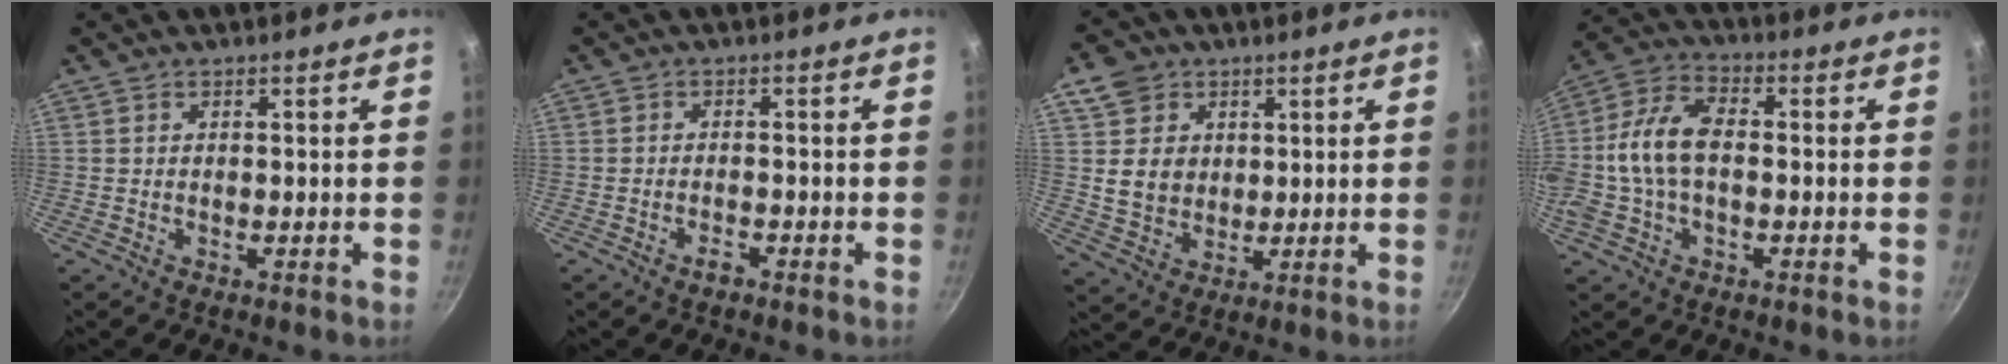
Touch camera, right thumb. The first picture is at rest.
{"total": 1.7, "force": [-1.2, 0.6, 1.0], "torque": [-0.017, 0.012, -0.022]}
{"total": 9.2, "force": [3.3, 7.8, 3.5], "torque": [-0.024, -0.014, 0.063]}
{"total": 12.4, "force": [-0.6, 7.4, 9.9], "torque": [-0.192, 0.034, -0.027]}